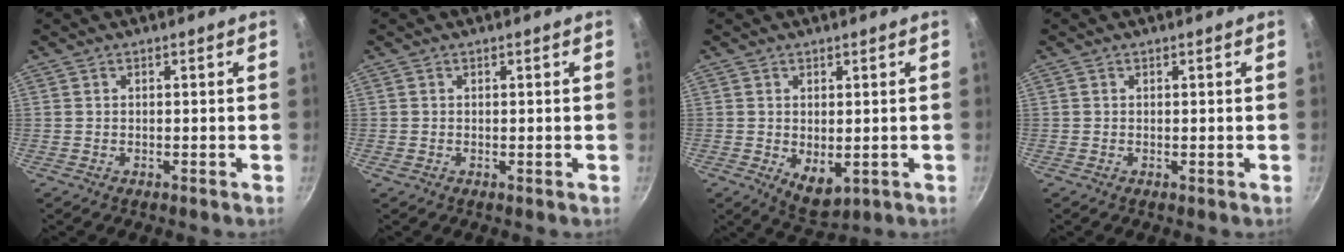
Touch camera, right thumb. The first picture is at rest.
{"total": 0.0}
{"total": 5.5, "force": [-0.3, 3.3, 4.5], "torque": [-0.054, -0.014, 0.008]}
{"total": 0.0}